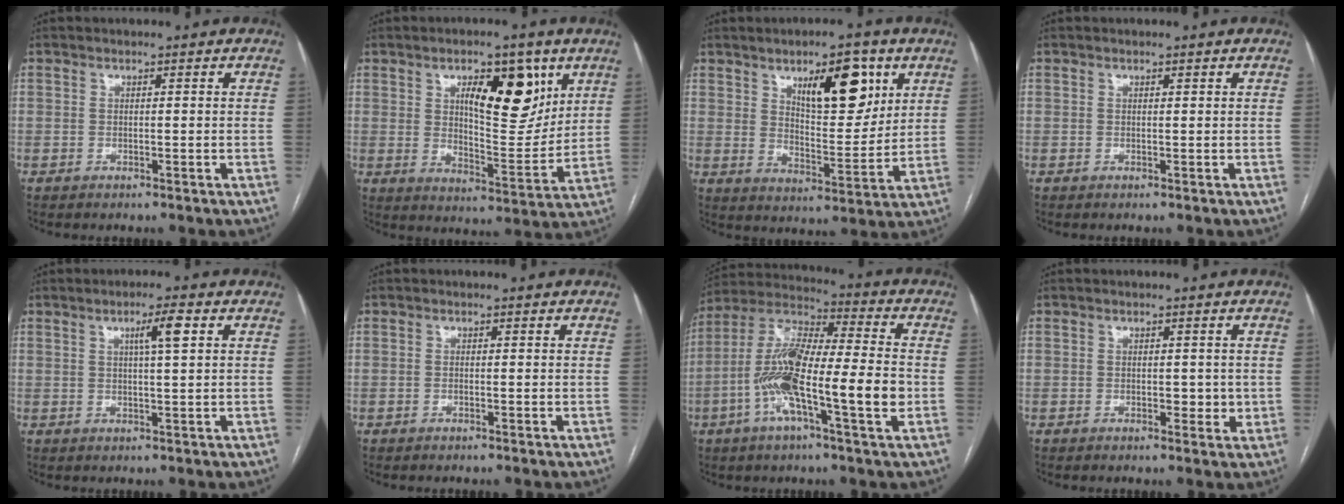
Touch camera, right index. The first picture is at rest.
{"total": 12.9, "force": [5.7, 4.5, 10.6], "torque": [-0.155, -0.002, 0.094]}
{"total": 11.9, "force": [5.9, 4.1, 9.4], "torque": [-0.143, -0.001, 0.099]}
{"total": 0.0}
{"total": 4.0, "force": [1.5, 0.0, 3.7], "torque": [-0.062, 0.003, 0.023]}
{"total": 0.0}
{"total": 17.1, "force": [-3.9, 2.1, 16.6], "torque": [-0.317, 0.005, -0.076]}
{"total": 2.5, "force": [-0.1, 1.6, 2.0], "torque": [-0.020, 0.000, 0.001]}